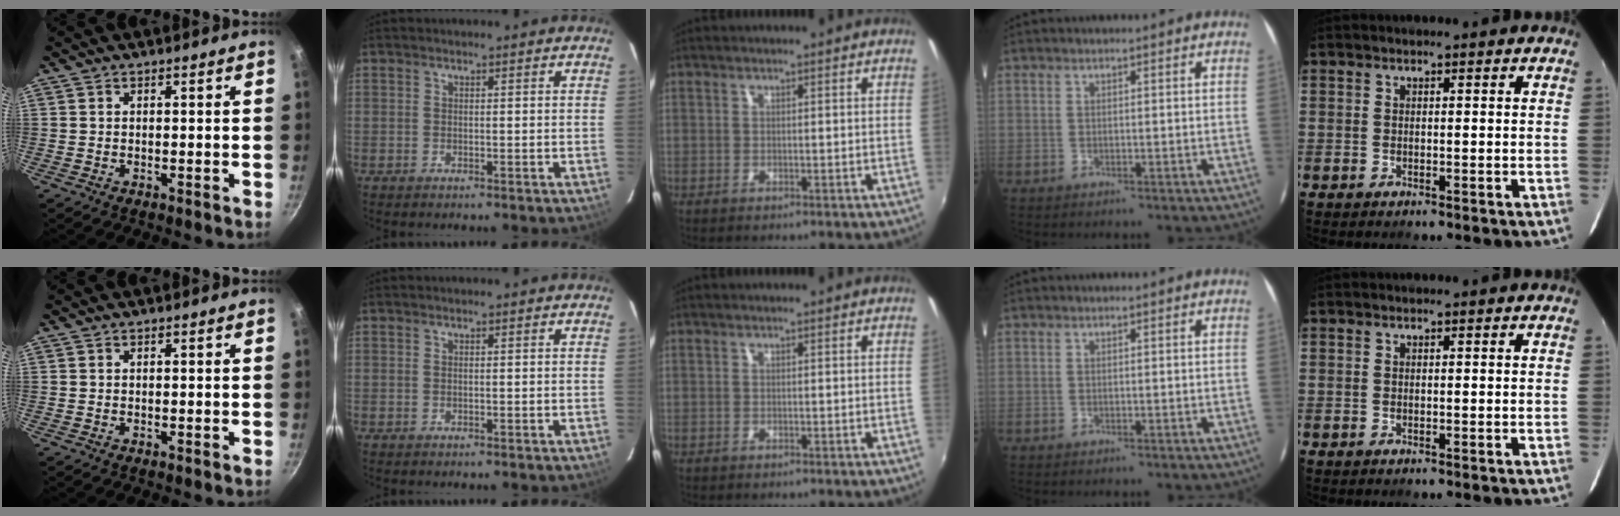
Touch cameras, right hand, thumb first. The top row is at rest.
{}